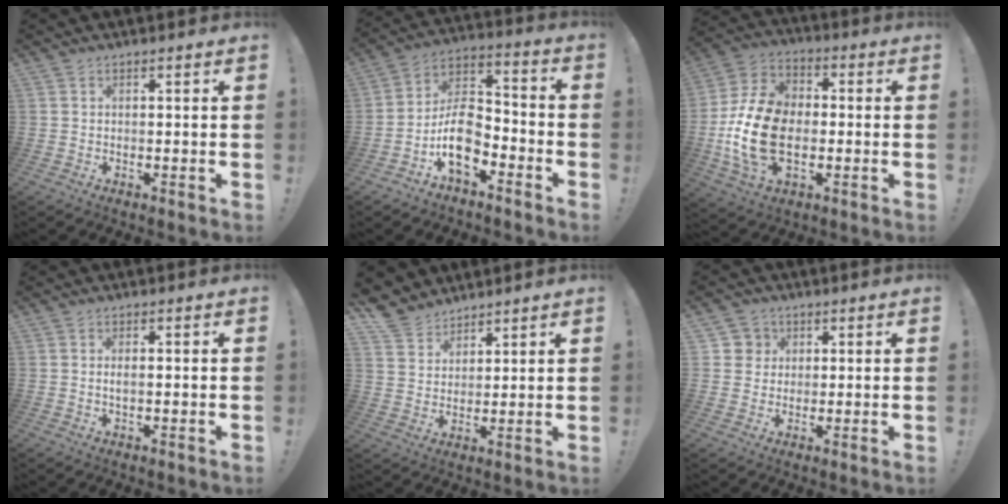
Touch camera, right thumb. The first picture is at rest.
{"total": 13.4, "force": [-6.5, 9.0, 7.5], "torque": [-0.125, 0.039, -0.108]}
{"total": 20.4, "force": [-3.4, 13.7, 14.8], "torque": [-0.279, 0.024, -0.049]}
{"total": 1.3, "force": [-0.1, 0.3, 1.2], "torque": [-0.015, -0.003, -0.004]}
{"total": 7.4, "force": [6.0, 4.2, 0.8], "torque": [-0.019, -0.048, 0.120]}
{"total": 4.9, "force": [1.4, 4.6, 0.7], "torque": [-0.006, -0.006, 0.027]}